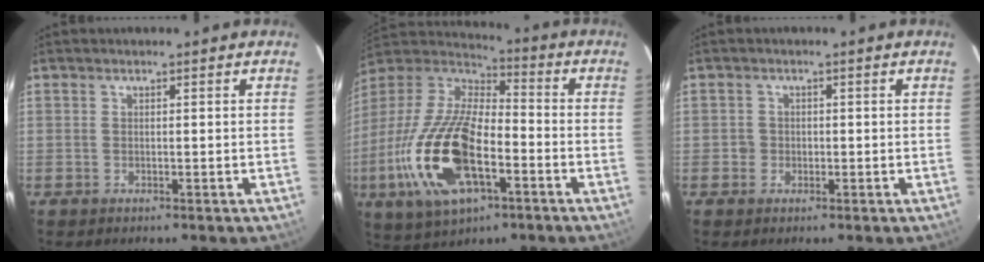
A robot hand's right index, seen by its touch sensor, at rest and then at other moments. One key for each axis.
{"total": 23.2, "fx": -7.8, "fy": 10.5, "fz": 19.2, "tx": -0.414, "ty": -0.029, "tz": -0.144}
{"total": 1.7, "fx": -0.4, "fy": 1.7, "fz": 0.1, "tx": 0.000, "ty": 0.003, "tz": -0.006}